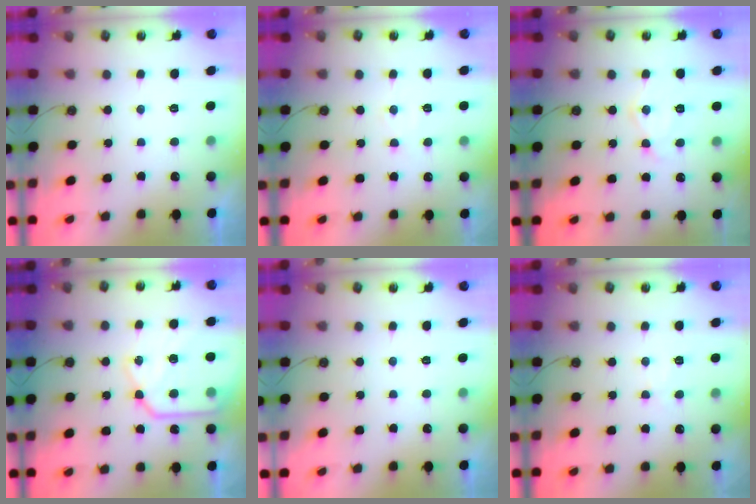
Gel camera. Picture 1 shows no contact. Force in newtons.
{"total": 4.8, "press": 4.8, "slide": 0.7}
{"total": 10.8, "press": 10.7, "slide": 0.9}
{"total": 17.5, "press": 17.5, "slide": 1.5}
{"total": 0.0}
{"total": 6.5, "press": 6.4, "slide": 0.7}